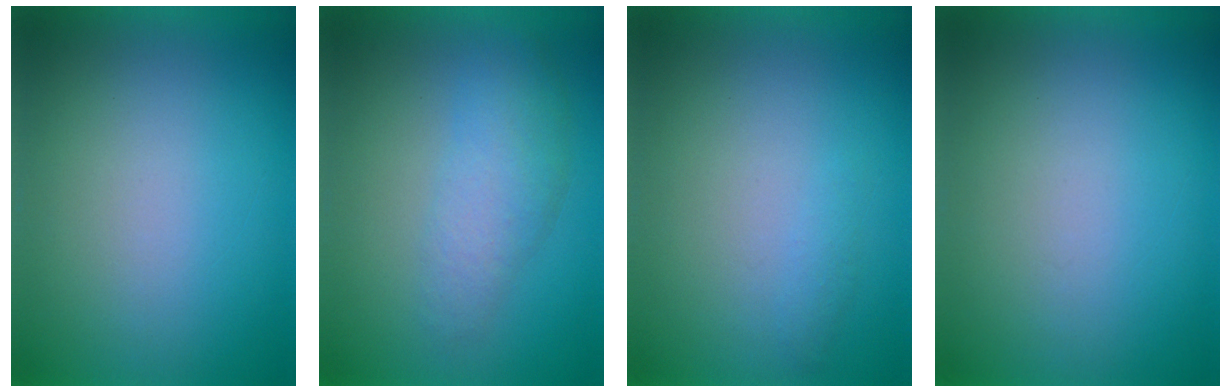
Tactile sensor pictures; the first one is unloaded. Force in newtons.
{"total": 3.0}
{"total": 1.2}
{"total": 0.0}